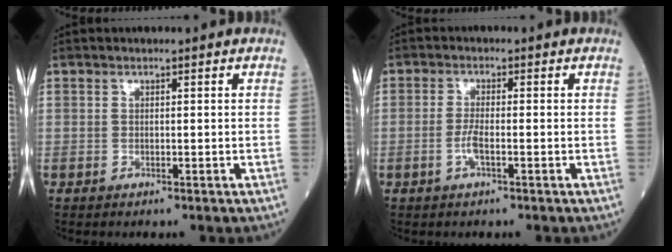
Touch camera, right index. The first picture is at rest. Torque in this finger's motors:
{"motor_torque": [-0.12, -0.07, 0.01, 0.03]}